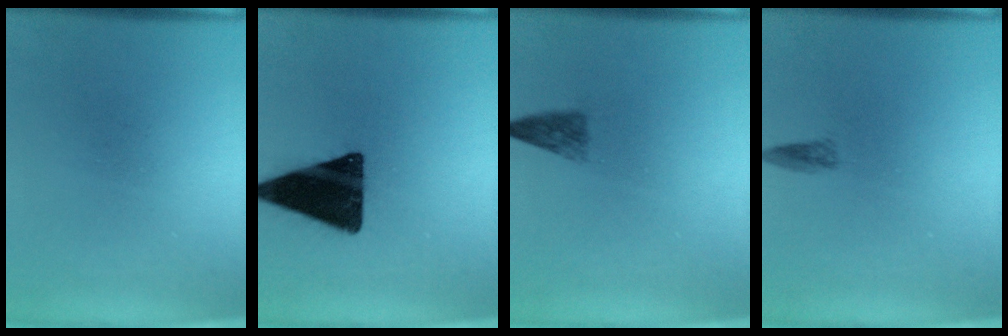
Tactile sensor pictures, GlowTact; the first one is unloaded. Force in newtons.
{"total": 16.9}
{"total": 2.4}
{"total": 1.3}